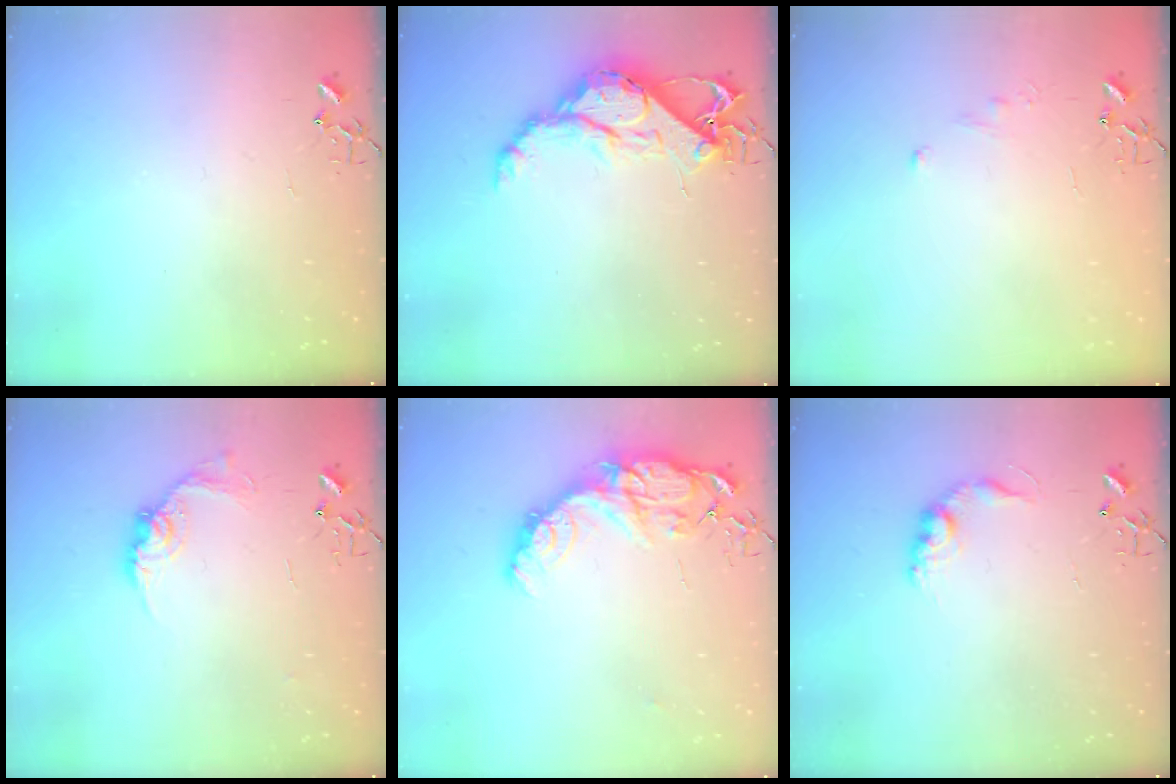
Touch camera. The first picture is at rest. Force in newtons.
{"total": 14.3, "press": 14.3, "slide": 1.1}
{"total": 3.7, "press": 3.7, "slide": 0.4}
{"total": 11.2, "press": 11.2, "slide": 0.6}
{"total": 17.2, "press": 17.1, "slide": 1.2}
{"total": 10.2, "press": 10.1, "slide": 0.6}